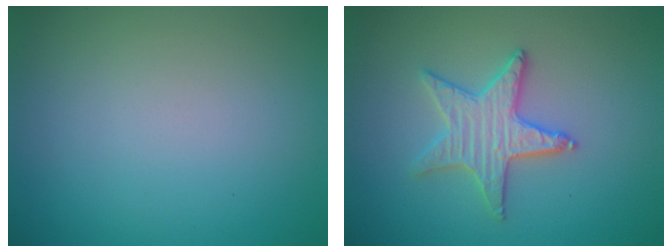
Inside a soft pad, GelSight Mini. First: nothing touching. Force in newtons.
{"total": 3.3, "press": 3.3, "slide": 0.3}